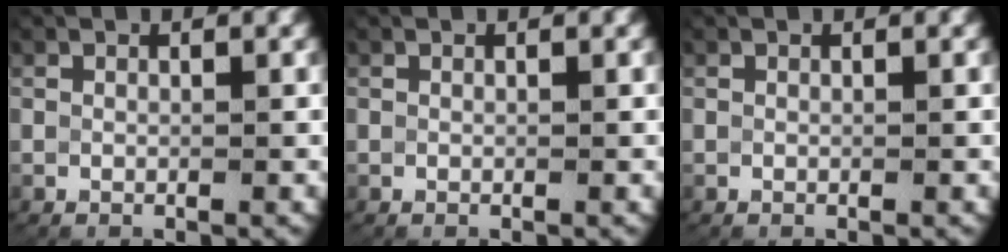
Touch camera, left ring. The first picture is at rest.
{"total": 0.0}
{"total": 0.0}